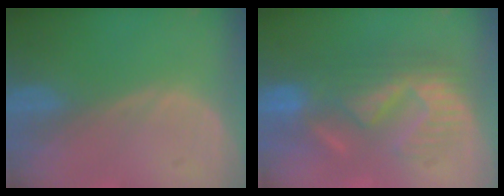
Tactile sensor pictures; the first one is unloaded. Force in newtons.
{"total": 9.0, "press": 8.9, "slide": 1.5}